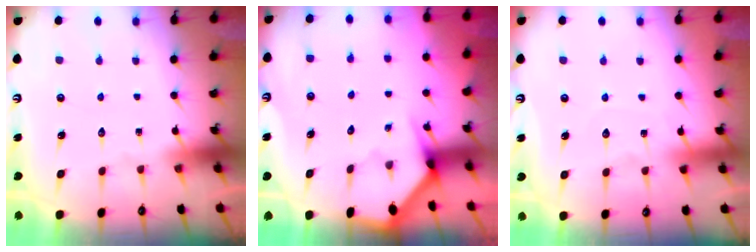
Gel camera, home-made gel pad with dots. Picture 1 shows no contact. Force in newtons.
{"total": 2.9, "press": 2.9, "slide": 0.2}
{"total": 4.7, "press": 4.7, "slide": 0.7}